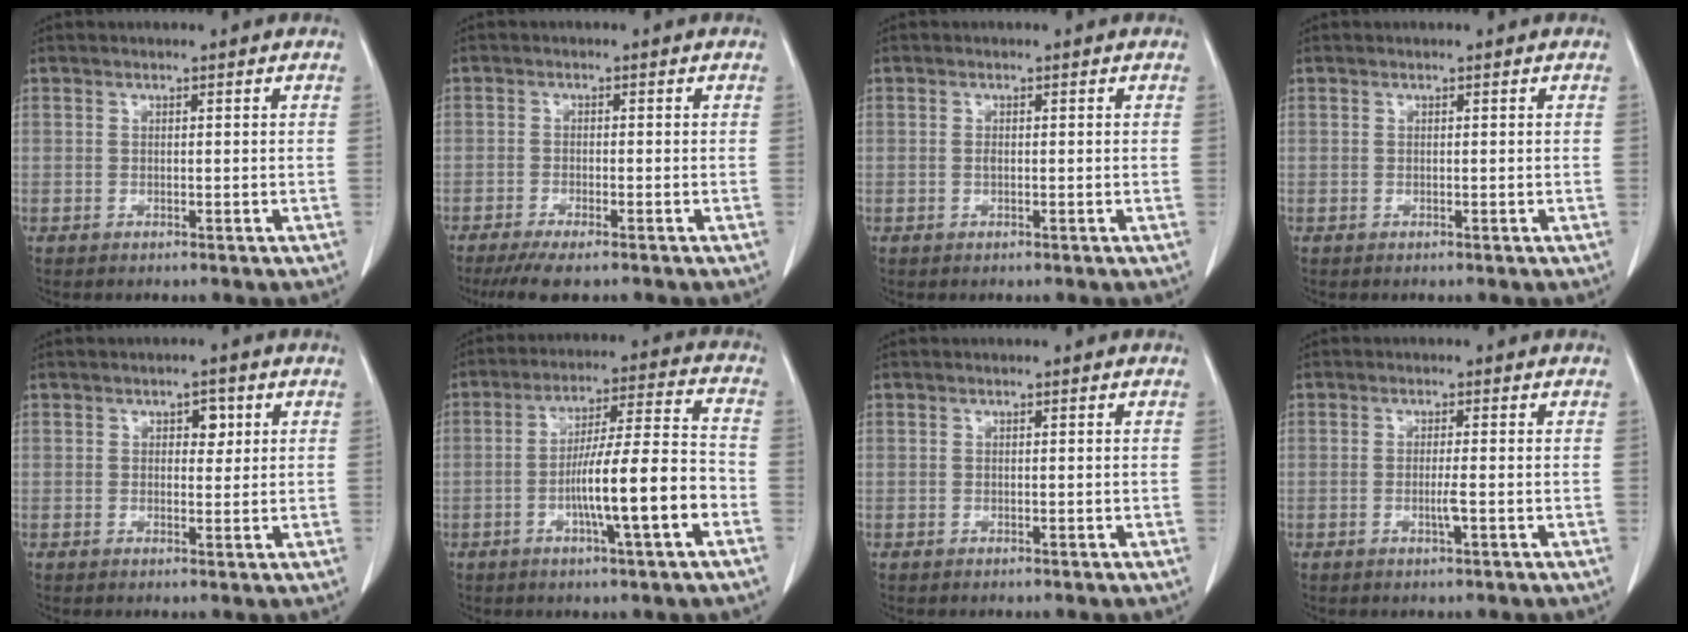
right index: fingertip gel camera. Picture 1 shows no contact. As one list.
[{"total": 5.4, "force": [-4.2, 0.7, 3.4], "torque": [-0.054, -0.012, -0.064]}, {"total": 0.6, "force": [-0.1, 0.2, 0.6], "torque": [-0.014, -0.001, -0.001]}, {"total": 0.0}, {"total": 2.4, "force": [0.9, 1.5, 1.7], "torque": [-0.018, 0.004, 0.011]}, {"total": 13.1, "force": [-4.2, 0.0, 12.4], "torque": [-0.208, 0.009, -0.070]}, {"total": 0.0}, {"total": 1.9, "force": [-0.6, -0.3, 1.8], "torque": [-0.037, -0.004, -0.011]}]